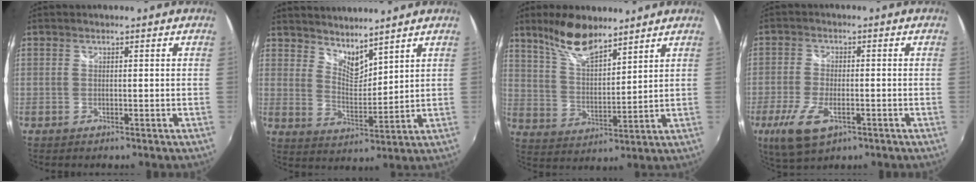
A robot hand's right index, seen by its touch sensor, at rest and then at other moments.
{"total": 6.6, "force": [6.0, 1.6, 2.4], "torque": [-0.033, -0.007, 0.109]}
{"total": 10.6, "force": [8.3, 3.3, 5.7], "torque": [-0.106, 0.005, 0.163]}
{"total": 9.6, "force": [-4.6, 4.3, 7.3], "torque": [-0.168, -0.023, -0.082]}